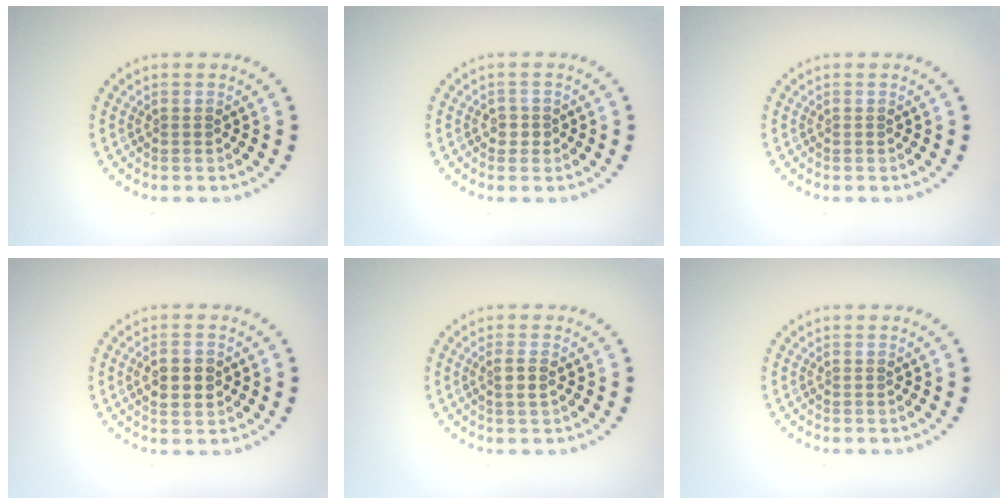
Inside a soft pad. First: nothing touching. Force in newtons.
{"total": 1.2, "press": 1.0, "slide": 0.6}
{"total": 0.0}
{"total": 3.0, "press": 3.0, "slide": 0.0}
{"total": 1.4, "press": 1.2, "slide": 0.7}
{"total": 0.0}